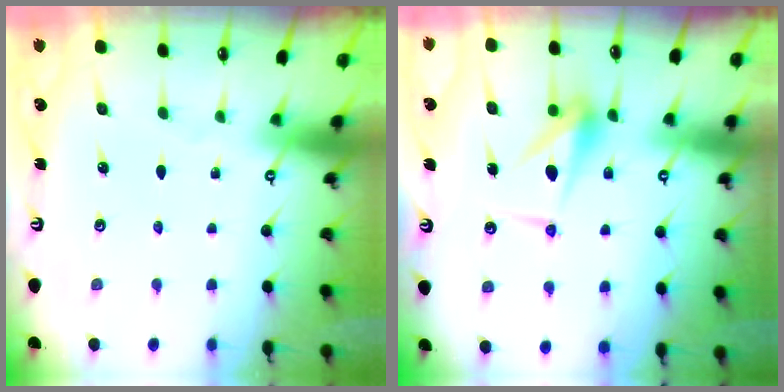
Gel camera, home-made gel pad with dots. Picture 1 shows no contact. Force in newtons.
{"total": 9.9, "press": 9.9, "slide": 0.2}